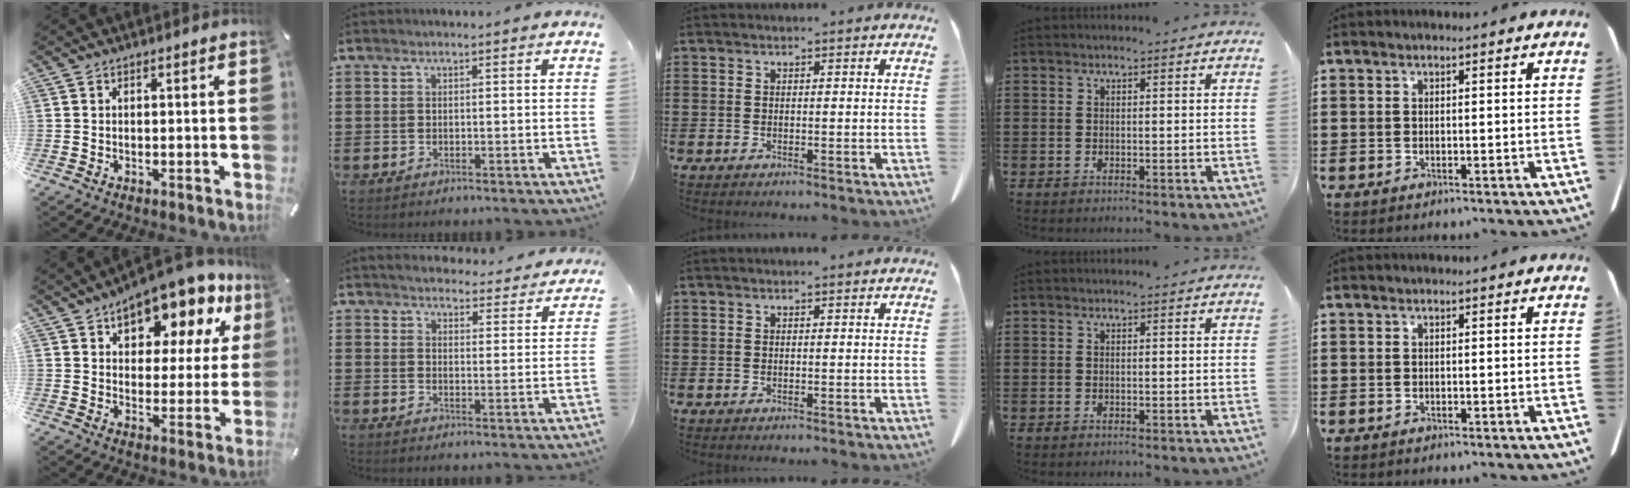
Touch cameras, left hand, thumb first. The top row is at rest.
{"thumb": {"total": 15.2, "force": [10.9, 7.5, 7.6], "torque": [-0.106, -0.077, 0.183]}, "index": {"total": 3.8, "force": [3.8, -0.1, 0.2], "torque": [-0.014, -0.032, 0.063]}}